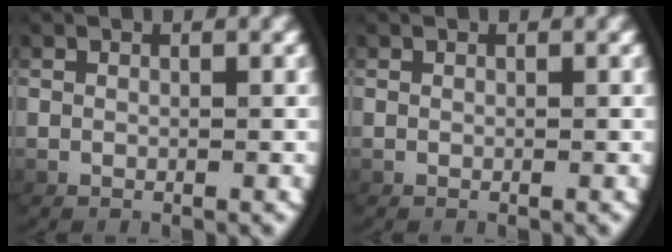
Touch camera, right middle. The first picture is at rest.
{"total": 0.0}